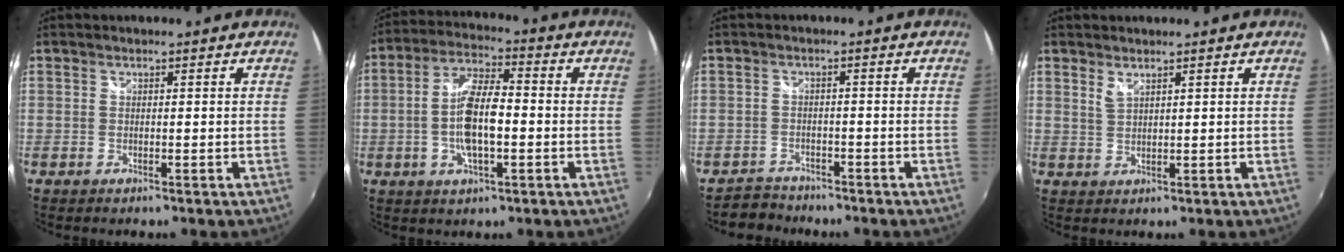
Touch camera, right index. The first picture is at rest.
{"total": 10.5, "force": [-1.7, 3.5, 9.7], "torque": [-0.195, 0.006, -0.033]}
{"total": 4.2, "force": [-3.8, 2.0, -0.2], "torque": [-0.010, 0.009, -0.067]}
{"total": 1.6, "force": [1.3, 0.4, 1.0], "torque": [-0.018, 0.000, 0.023]}